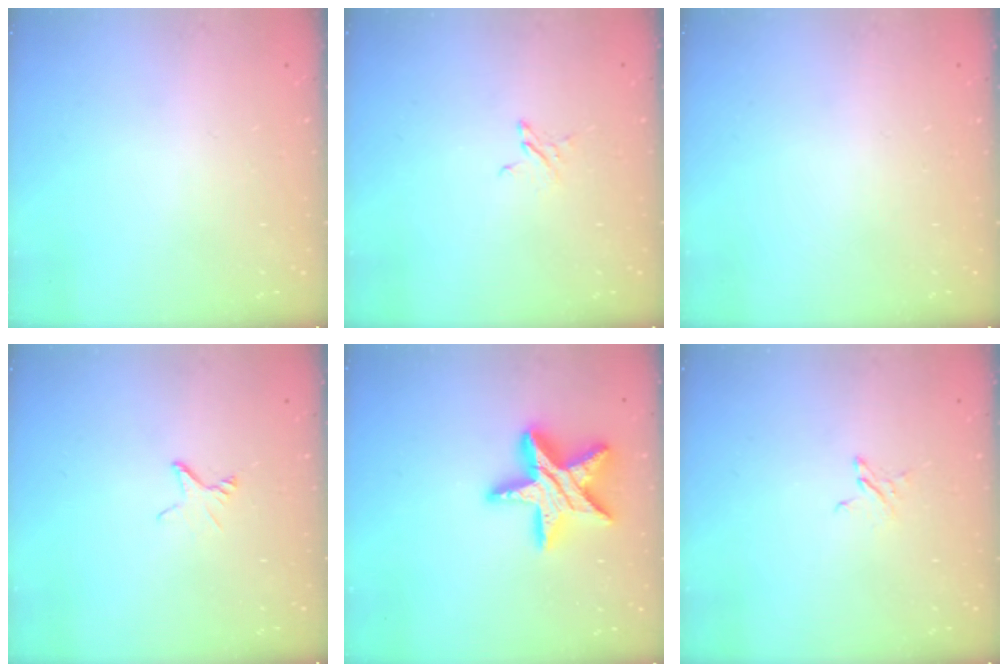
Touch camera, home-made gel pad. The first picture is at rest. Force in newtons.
{"total": 2.7, "press": 2.7, "slide": 0.3}
{"total": 0.0}
{"total": 2.3, "press": 2.3, "slide": 0.2}
{"total": 17.1, "press": 17.0, "slide": 1.5}
{"total": 2.7, "press": 2.7, "slide": 0.3}